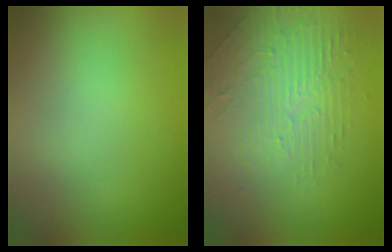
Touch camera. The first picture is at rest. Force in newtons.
{"total": 4.7, "press": 3.4, "slide": 3.2}